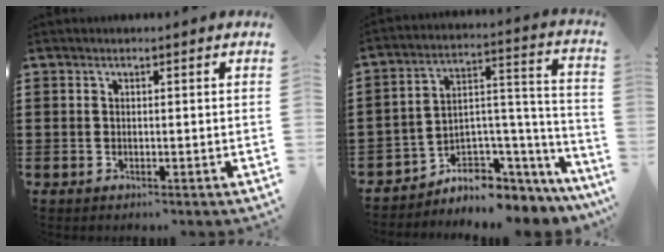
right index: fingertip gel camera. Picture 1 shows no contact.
{"total": 5.0, "force": [-3.9, 2.9, 1.0], "torque": [-0.026, -0.009, -0.071]}